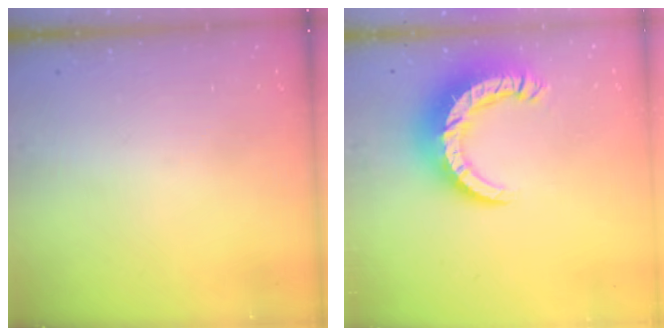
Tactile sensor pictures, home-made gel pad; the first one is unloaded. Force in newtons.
{"total": 12.7, "press": 12.7, "slide": 1.2}